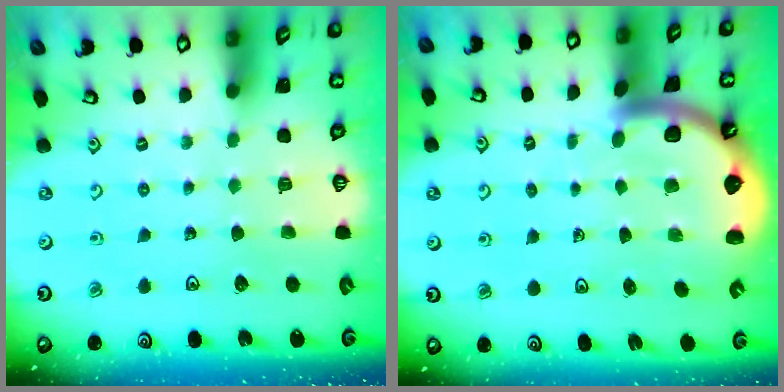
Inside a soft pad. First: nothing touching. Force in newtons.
{"total": 5.0, "press": 4.9, "slide": 0.7}